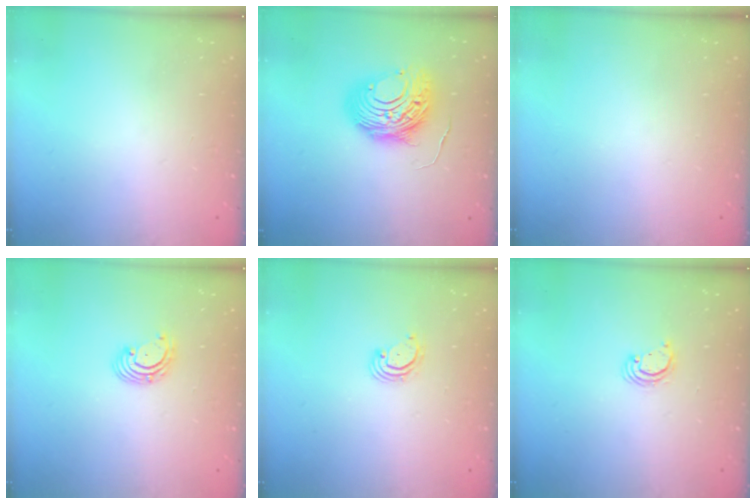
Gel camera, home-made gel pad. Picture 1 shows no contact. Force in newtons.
{"total": 12.3, "press": 12.2, "slide": 0.9}
{"total": 0.0}
{"total": 2.9, "press": 2.9, "slide": 0.1}
{"total": 3.0, "press": 3.0, "slide": 0.3}
{"total": 2.8, "press": 2.8, "slide": 0.2}